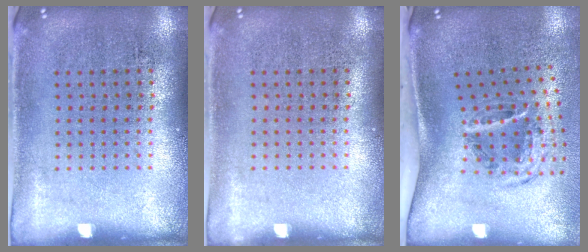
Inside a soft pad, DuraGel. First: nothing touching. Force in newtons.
{"total": 0.0}
{"total": 2.0, "press": 1.2, "slide": 1.5}